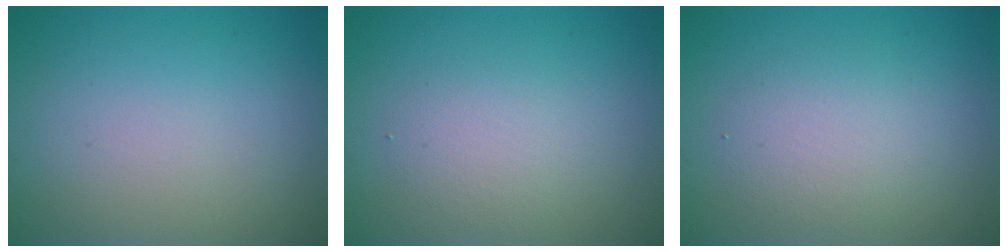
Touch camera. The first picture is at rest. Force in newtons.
{"total": 2.3, "press": 2.3, "slide": 0.1}
{"total": 2.9, "press": 2.9, "slide": 0.3}